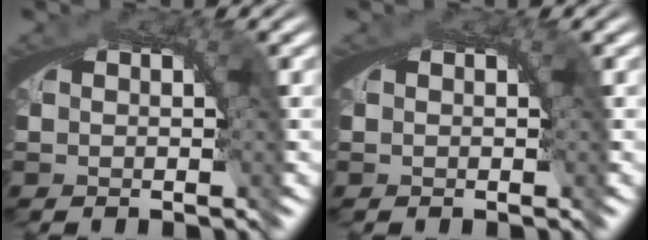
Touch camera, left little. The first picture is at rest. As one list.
[{"total": 0.0}]